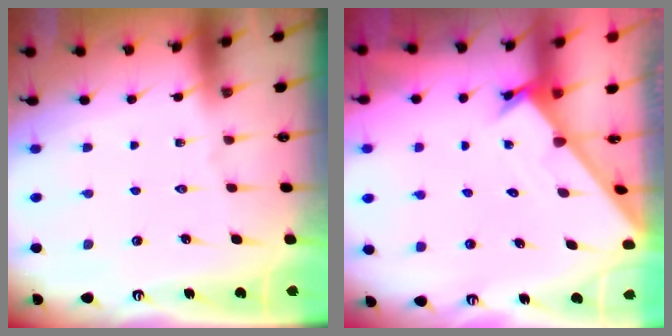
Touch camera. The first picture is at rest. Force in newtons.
{"total": 1.7, "press": 1.7, "slide": 0.1}